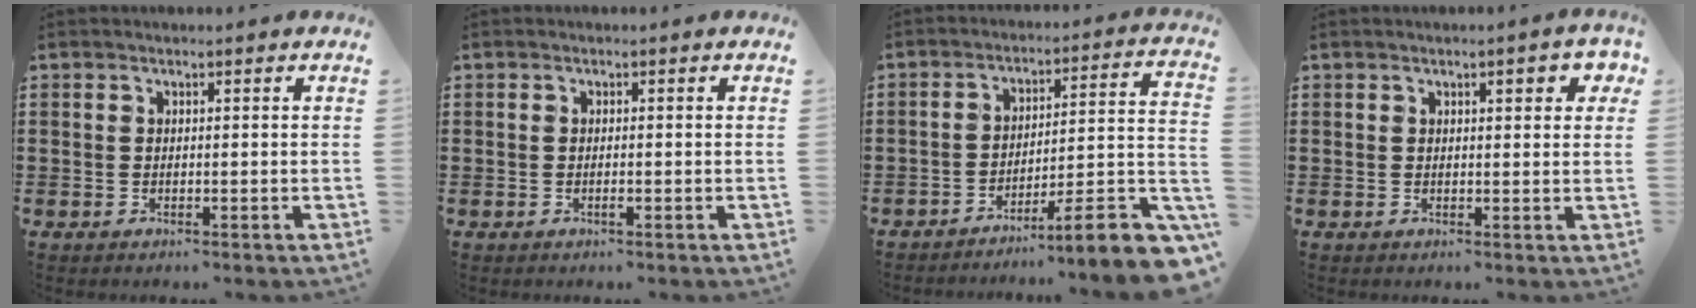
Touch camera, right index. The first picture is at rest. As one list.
[{"total": 0.9, "force": [-0.3, 0.1, 0.8], "torque": [-0.023, -0.007, -0.007]}, {"total": 7.9, "force": [-5.7, -0.1, 5.5], "torque": [-0.076, -0.014, -0.112]}, {"total": 2.7, "force": [1.2, 0.8, 2.3], "torque": [-0.032, 0.000, 0.014]}]